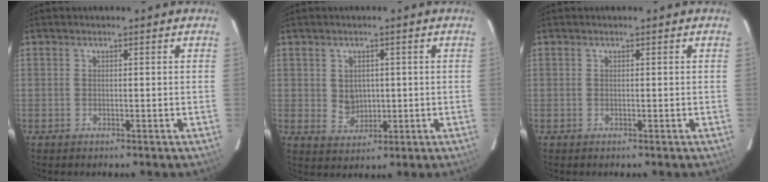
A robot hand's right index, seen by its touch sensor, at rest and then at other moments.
{"total": 4.2, "force": [0.5, 3.7, 1.8], "torque": [-0.032, 0.003, 0.017]}
{"total": 0.0}